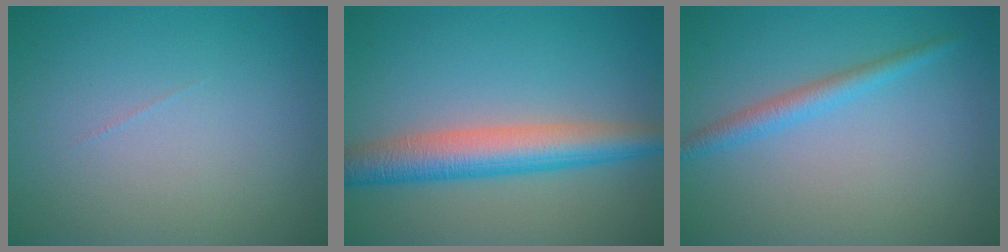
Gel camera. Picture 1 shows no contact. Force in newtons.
{"total": 5.8, "press": 5.8, "slide": 0.1}
{"total": 2.0, "press": 2.0, "slide": 0.1}